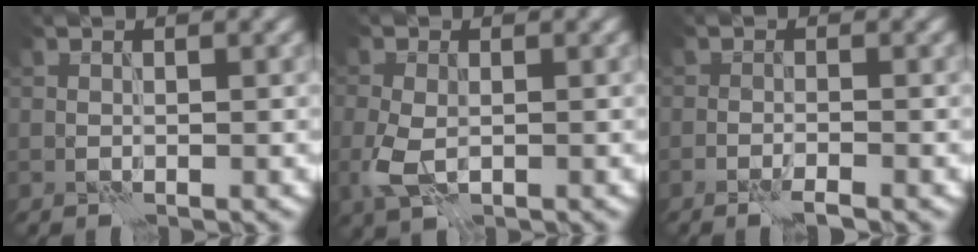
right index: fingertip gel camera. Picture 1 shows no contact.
{"total": 3.3, "force": [-0.6, 2.1, 2.5], "torque": [-0.066, -0.009, -0.012]}
{"total": 1.7, "force": [-1.3, 0.1, 1.2], "torque": [-0.023, 0.001, -0.027]}